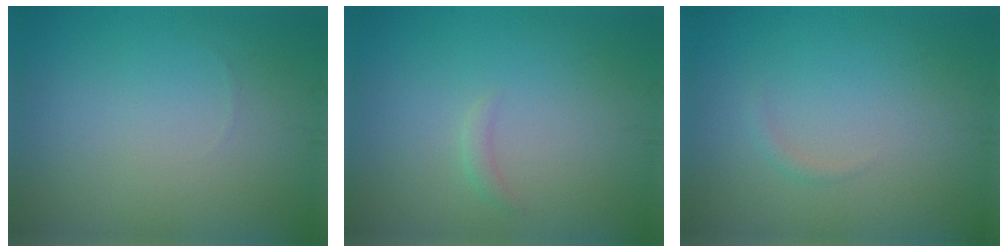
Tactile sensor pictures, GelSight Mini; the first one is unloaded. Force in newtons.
{"total": 0.8, "press": 0.8, "slide": 0.1}
{"total": 0.6, "press": 0.6, "slide": 0.0}